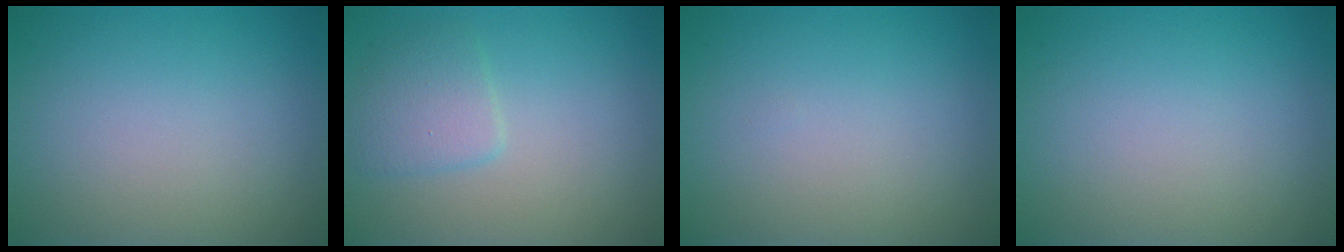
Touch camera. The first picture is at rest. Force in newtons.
{"total": 2.3, "press": 2.3, "slide": 0.1}
{"total": 0.0}
{"total": 0.0}